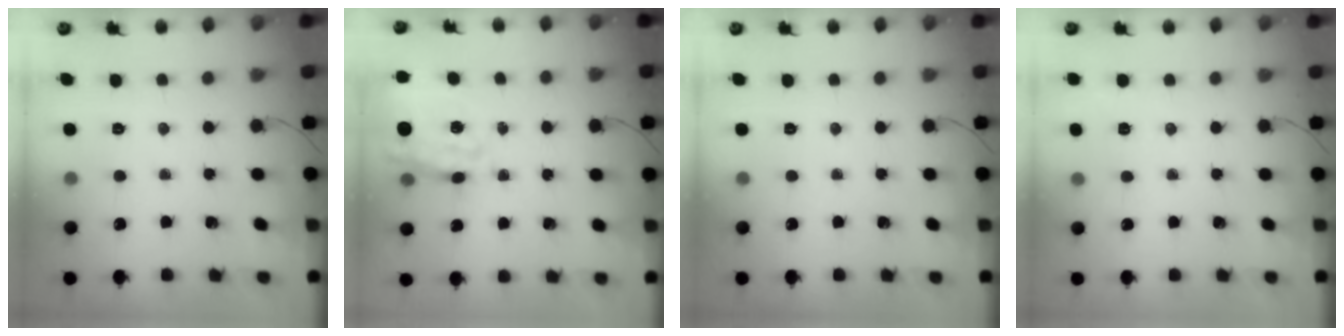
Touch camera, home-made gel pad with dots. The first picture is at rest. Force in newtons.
{"total": 12.4, "press": 11.8, "slide": 3.9}
{"total": 0.0}
{"total": 1.8, "press": 1.1, "slide": 1.4}